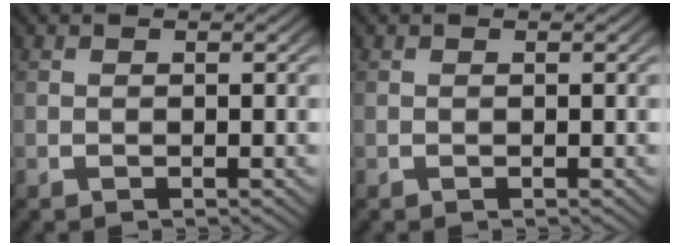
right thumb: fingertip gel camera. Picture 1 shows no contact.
{"total": 0.0}